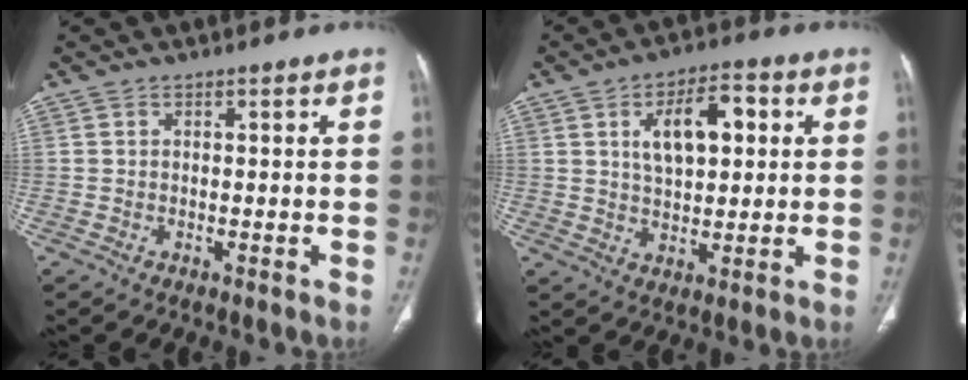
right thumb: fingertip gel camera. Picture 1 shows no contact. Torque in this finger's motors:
{"motor_torque": [0.52, 2.29, 1.06, 0.41, 0.07]}